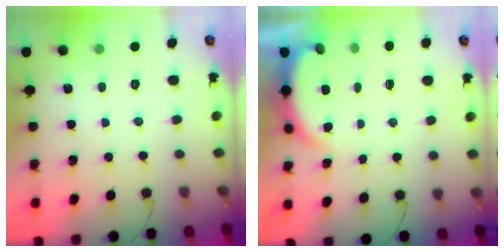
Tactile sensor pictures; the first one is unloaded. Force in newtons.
{"total": 2.8, "press": 2.7, "slide": 0.6}